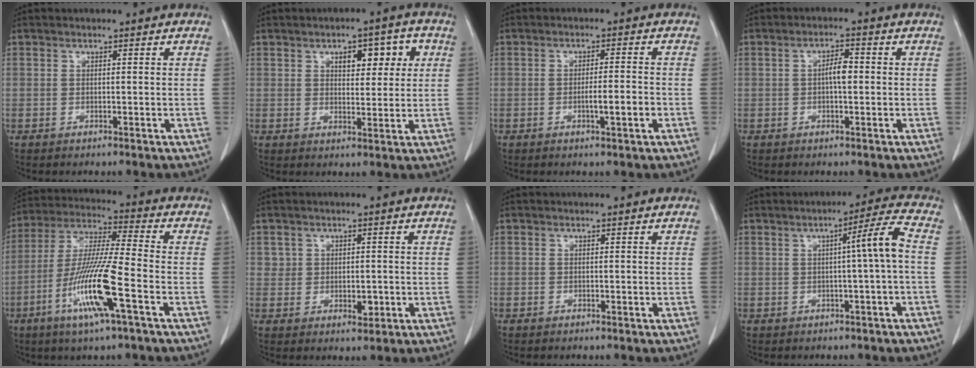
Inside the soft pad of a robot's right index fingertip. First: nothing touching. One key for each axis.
{"total": 6.7, "fx": 2.6, "fy": 2.9, "fz": 5.4, "tx": -0.068, "ty": 0.012, "tz": 0.038}
{"total": 3.9, "fx": -1.3, "fy": 0.1, "fz": 3.7, "tx": -0.060, "ty": -0.003, "tz": -0.019}
{"total": 3.0, "fx": -0.1, "fy": 0.9, "fz": 2.9, "tx": -0.050, "ty": 0.007, "tz": -0.002}
{"total": 14.1, "fx": -5.4, "fy": 0.0, "fz": 13.0, "tx": -0.265, "ty": -0.015, "tz": -0.107}
{"total": 3.1, "fx": 0.1, "fy": 2.6, "fz": 1.7, "tx": -0.018, "ty": -0.001, "tz": 0.004}
{"total": 0.0}
{"total": 5.4, "fx": -0.1, "fy": -1.0, "fz": 5.3, "tx": -0.077, "ty": 0.011, "tz": 0.000}